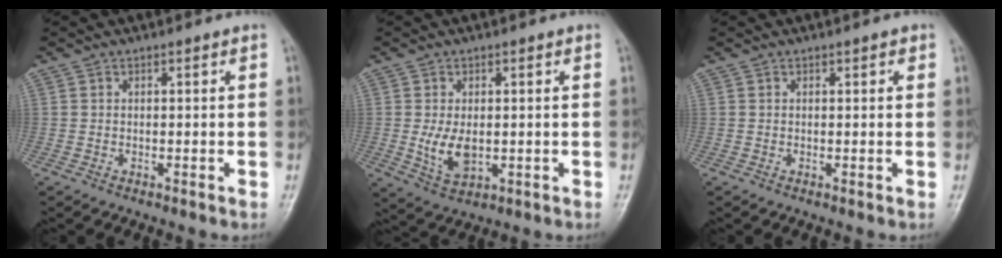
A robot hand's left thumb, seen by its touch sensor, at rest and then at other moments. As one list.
[{"total": 6.2, "force": [-0.3, 3.8, 4.8], "torque": [-0.084, -0.013, 0.001]}, {"total": 1.0, "force": [0.5, 0.6, 0.6], "torque": [0.001, 0.000, 0.003]}]